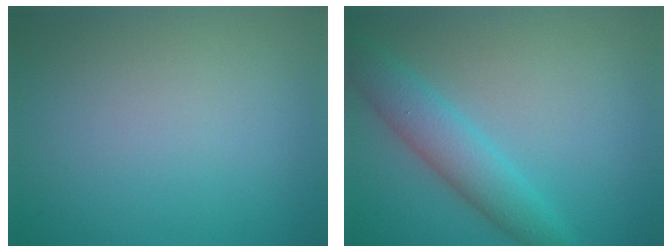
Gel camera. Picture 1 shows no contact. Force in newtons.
{"total": 4.4, "press": 4.3, "slide": 0.2}